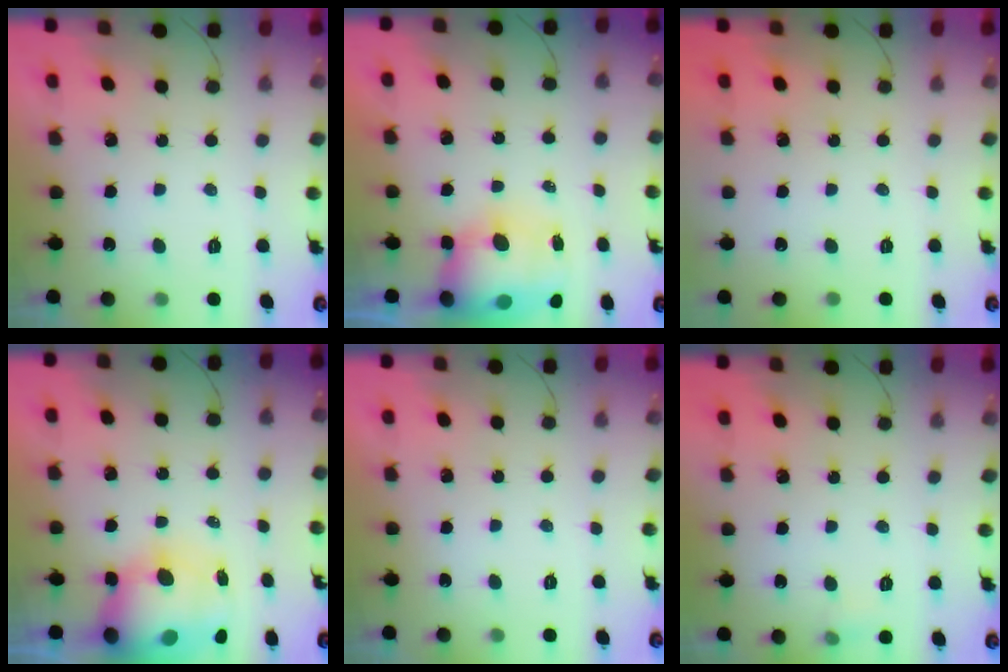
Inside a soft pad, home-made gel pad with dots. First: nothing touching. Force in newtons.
{"total": 12.0, "press": 11.6, "slide": 3.0}
{"total": 0.0}
{"total": 12.2, "press": 11.8, "slide": 3.0}
{"total": 0.0}
{"total": 3.5, "press": 3.3, "slide": 1.1}